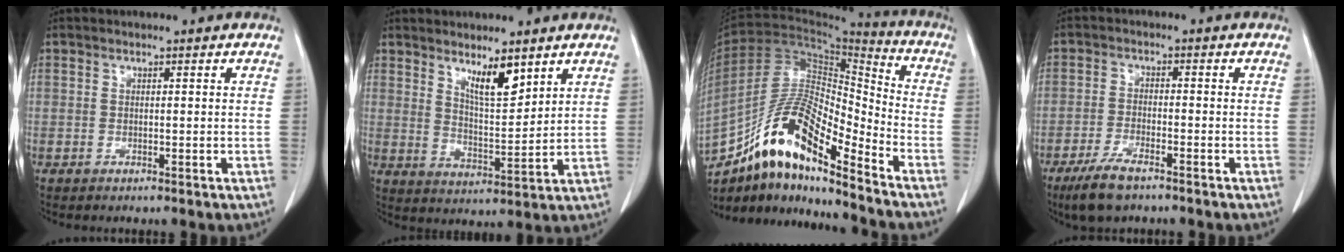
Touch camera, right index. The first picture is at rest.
{"total": 6.5, "force": [4.5, 1.3, 4.5], "torque": [-0.082, -0.014, 0.082]}
{"total": 16.3, "force": [-11.7, 3.3, 10.8], "torque": [-0.196, 0.026, -0.207]}
{"total": 6.1, "force": [-4.5, 1.5, 3.9], "torque": [-0.082, -0.010, -0.081]}